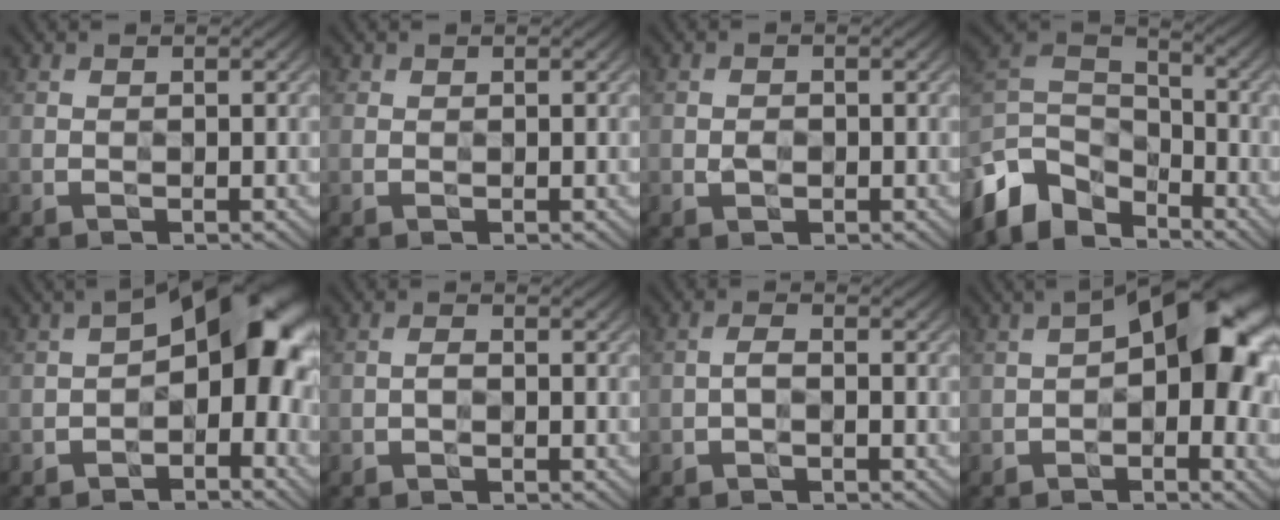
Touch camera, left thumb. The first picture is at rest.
{"total": 0.8, "force": [0.5, 0.6, 0.0], "torque": [-0.001, 0.000, 0.001]}
{"total": 0.6, "force": [-0.2, 0.4, 0.4], "torque": [-0.012, 0.001, -0.006]}
{"total": 9.9, "force": [-7.0, 5.7, 4.1], "torque": [-0.117, 0.009, -0.153]}
{"total": 10.2, "force": [-1.7, 5.4, 8.5], "torque": [-0.096, 0.018, -0.043]}
{"total": 0.6, "force": [-0.4, 0.0, 0.4], "torque": [-0.010, 0.007, -0.011]}
{"total": 0.9, "force": [-0.6, 0.0, 0.6], "torque": [-0.016, 0.008, -0.016]}
{"total": 11.2, "force": [0.2, 5.7, 9.7], "torque": [-0.118, 0.026, -0.012]}